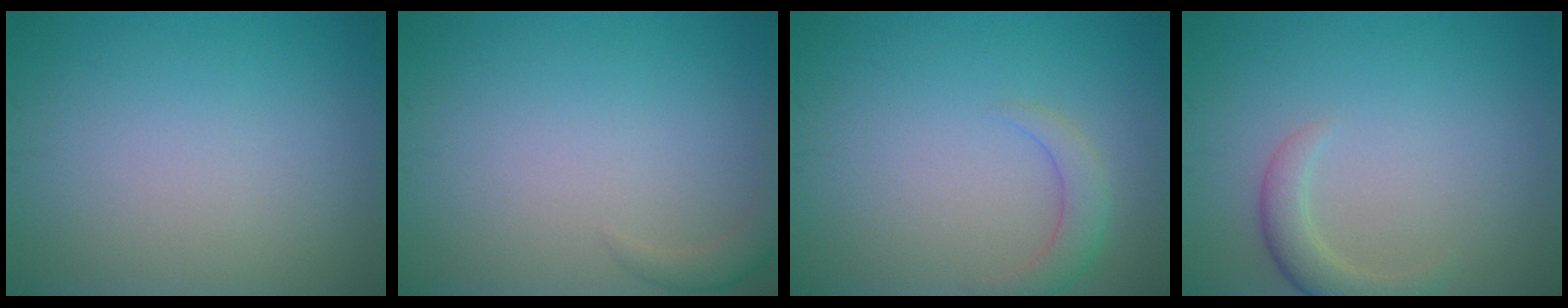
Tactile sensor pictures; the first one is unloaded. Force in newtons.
{"total": 1.4, "press": 1.4, "slide": 0.2}
{"total": 2.1, "press": 2.1, "slide": 0.2}
{"total": 2.5, "press": 2.5, "slide": 0.2}